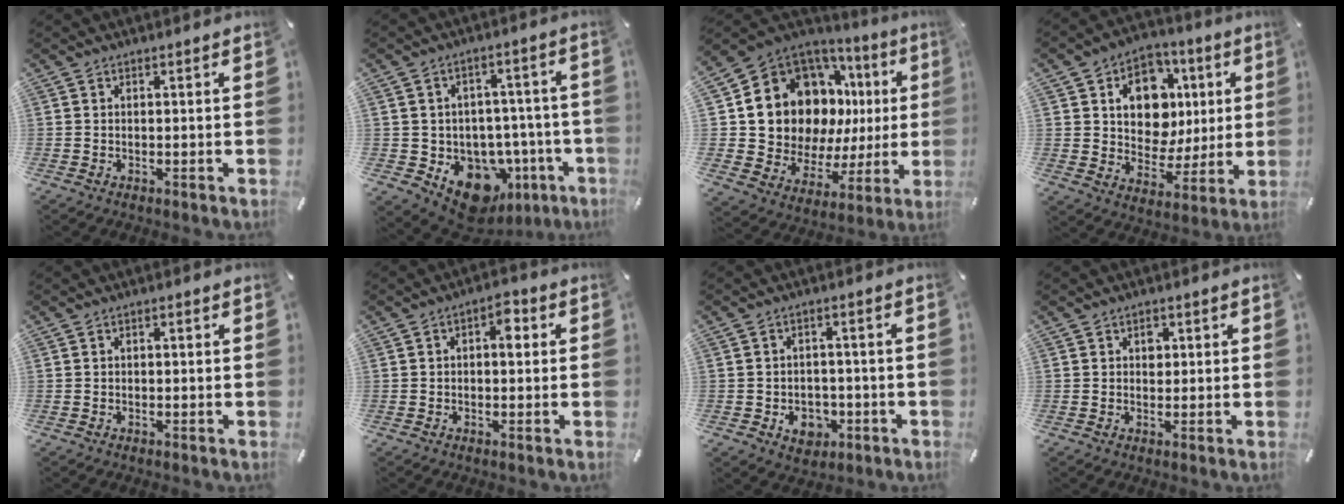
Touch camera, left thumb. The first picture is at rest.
{"total": 12.1, "force": [-5.6, 9.3, 5.4], "torque": [-0.073, 0.023, -0.078]}
{"total": 15.5, "force": [6.5, 11.8, 7.7], "torque": [-0.129, -0.074, 0.137]}
{"total": 13.6, "force": [3.2, 11.3, 6.7], "torque": [-0.095, -0.015, 0.066]}
{"total": 0.8, "force": [-0.2, 0.7, 0.5], "torque": [-0.009, 0.004, -0.005]}
{"total": 4.4, "force": [0.5, 2.8, 3.4], "torque": [-0.037, 0.001, -0.001]}
{"total": 6.5, "force": [-2.2, 5.5, 2.8], "torque": [-0.037, 0.012, -0.038]}
{"total": 2.5, "force": [0.5, 2.0, 1.4], "torque": [0.002, -0.006, 0.000]}